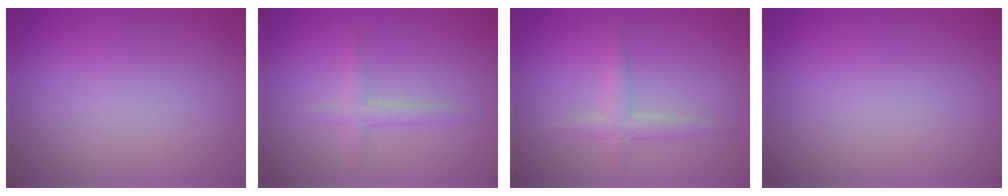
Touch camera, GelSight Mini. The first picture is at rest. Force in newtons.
{"total": 1.3, "press": 1.3, "slide": 0.1}
{"total": 1.7, "press": 1.7, "slide": 0.1}
{"total": 0.0}